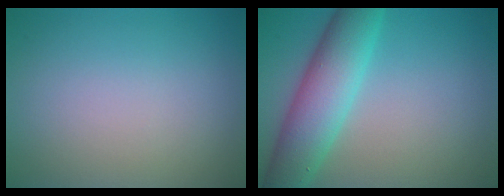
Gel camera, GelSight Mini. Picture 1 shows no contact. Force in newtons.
{"total": 6.9, "press": 6.9, "slide": 0.6}